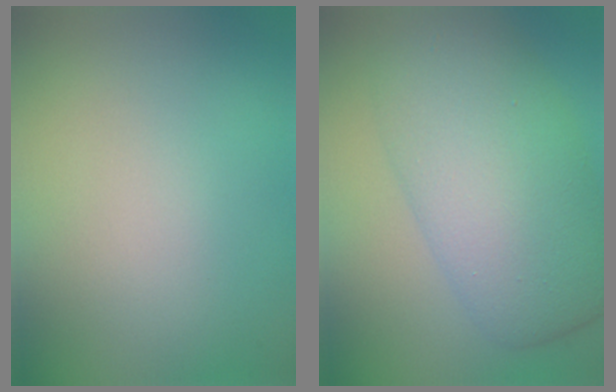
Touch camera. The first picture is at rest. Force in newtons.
{"total": 9.6, "press": 9.6, "slide": 0.2}